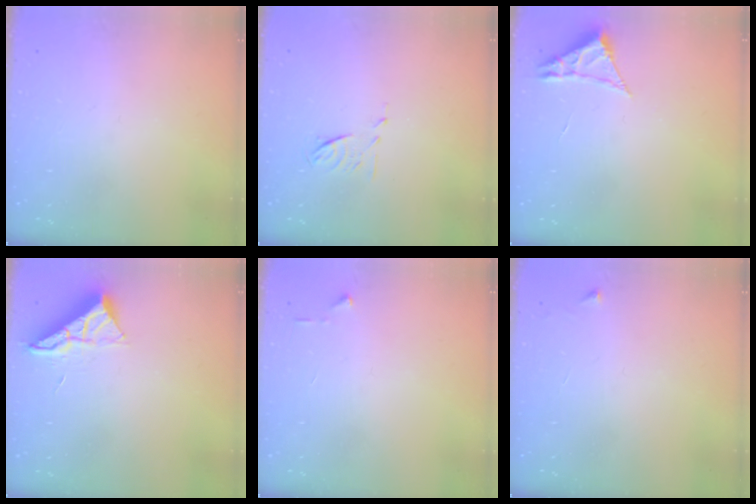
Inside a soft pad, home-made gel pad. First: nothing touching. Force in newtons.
{"total": 5.5, "press": 5.4, "slide": 1.1}
{"total": 2.3, "press": 2.3, "slide": 0.4}
{"total": 7.1, "press": 7.1, "slide": 0.4}
{"total": 3.2, "press": 3.2, "slide": 0.4}
{"total": 2.6, "press": 2.6, "slide": 0.3}